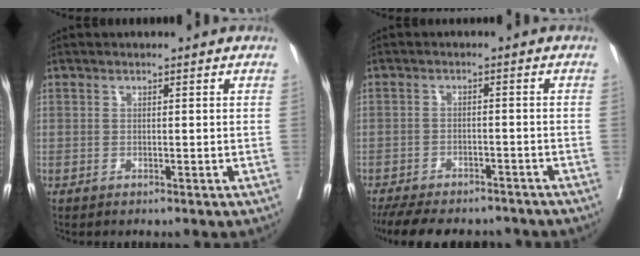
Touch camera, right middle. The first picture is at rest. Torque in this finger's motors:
{"motor_torque": [1.04, -1.10, 0.18, 0.06]}